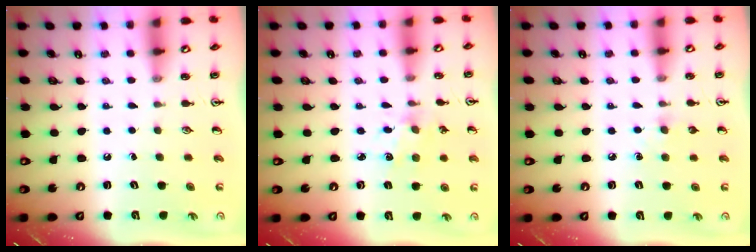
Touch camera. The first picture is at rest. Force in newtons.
{"total": 2.9, "press": 2.8, "slide": 0.3}
{"total": 6.2, "press": 6.1, "slide": 0.7}